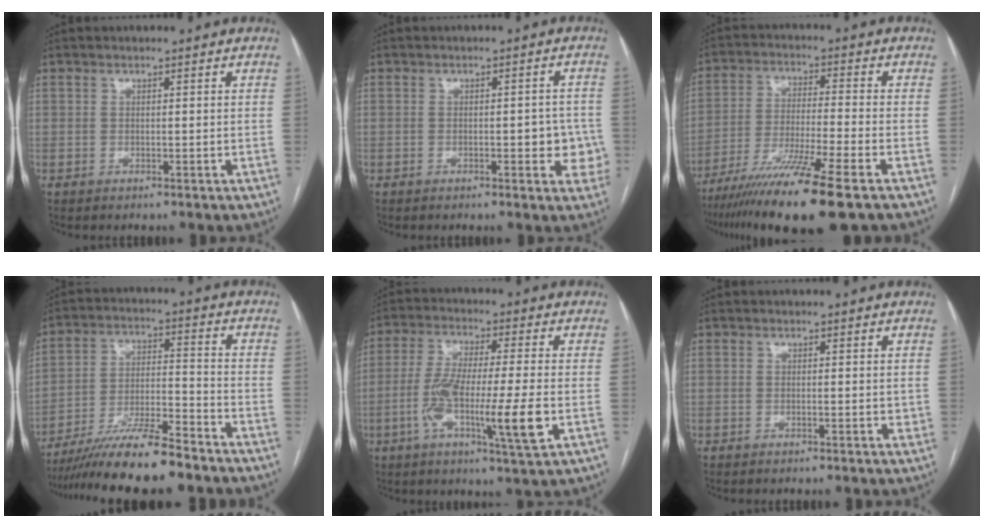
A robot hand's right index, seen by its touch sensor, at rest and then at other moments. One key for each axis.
{"total": 4.9, "fx": -1.3, "fy": 1.8, "fz": 4.3, "tx": -0.042, "ty": 0.013, "tz": -0.015}
{"total": 14.7, "fx": -10.2, "fy": -0.9, "fz": 10.6, "tx": -0.196, "ty": -0.046, "tz": -0.175}
{"total": 14.1, "fx": -11.7, "fy": 1.1, "fz": 7.7, "tx": -0.135, "ty": -0.009, "tz": -0.202}
{"total": 13.2, "fx": -3.4, "fy": 0.7, "fz": 12.8, "tx": -0.236, "ty": -0.011, "tz": -0.065}
{"total": 0.8, "fx": -0.1, "fy": 0.3, "fz": 0.7, "tx": -0.010, "ty": 0.001, "tz": -0.003}